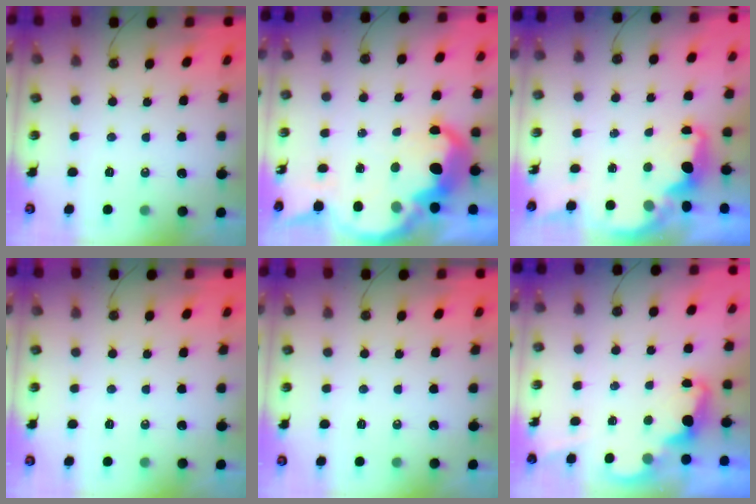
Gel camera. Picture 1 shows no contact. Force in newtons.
{"total": 13.1, "press": 13.1, "slide": 0.6}
{"total": 2.0, "press": 1.9, "slide": 0.8}
{"total": 0.0}
{"total": 0.0}
{"total": 2.4, "press": 2.3, "slide": 0.5}